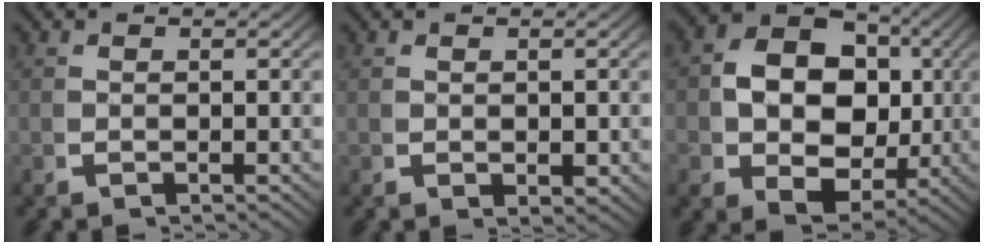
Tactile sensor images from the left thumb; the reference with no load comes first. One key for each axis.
{"total": 1.2, "fx": 0.3, "fy": 0.7, "fz": 0.9, "tx": -0.018, "ty": -0.009, "tz": 0.012}
{"total": 12.0, "fx": 0.9, "fy": 8.8, "fz": 8.1, "tx": -0.161, "ty": -0.036, "tz": 0.024}